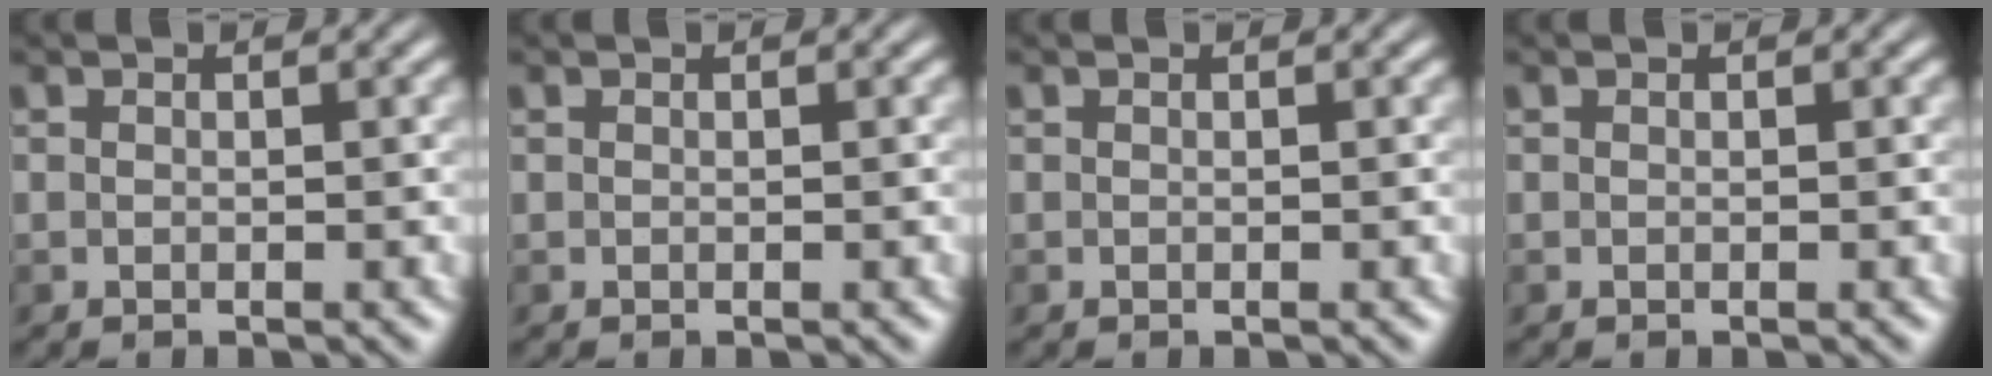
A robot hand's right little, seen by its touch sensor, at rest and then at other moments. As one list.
[{"total": 0.0}, {"total": 0.0}, {"total": 0.0}]